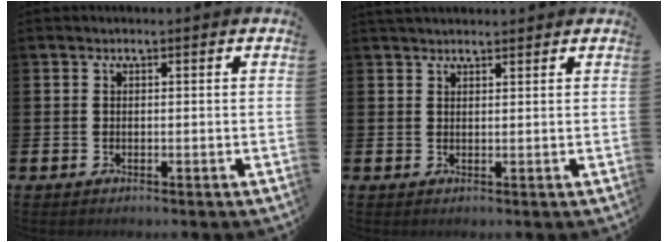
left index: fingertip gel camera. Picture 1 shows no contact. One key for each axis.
{"total": 2.0, "fx": 1.9, "fy": 0.5, "fz": 0.4, "tx": -0.002, "ty": -0.004, "tz": 0.033}